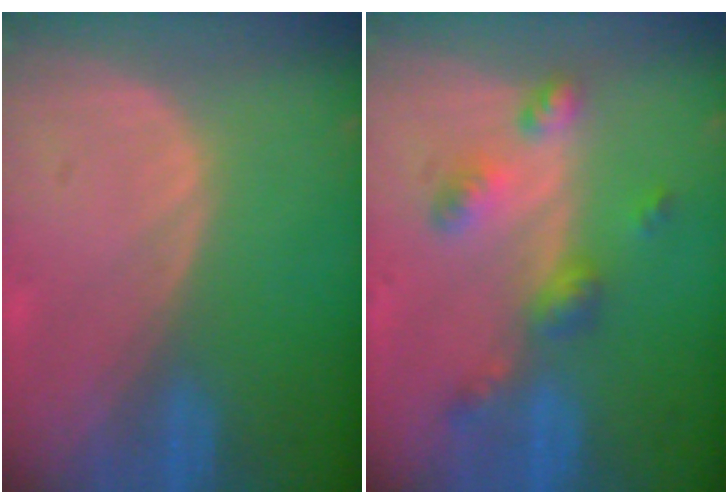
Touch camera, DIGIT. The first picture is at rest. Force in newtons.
{"total": 6.2, "press": 5.5, "slide": 3.0}